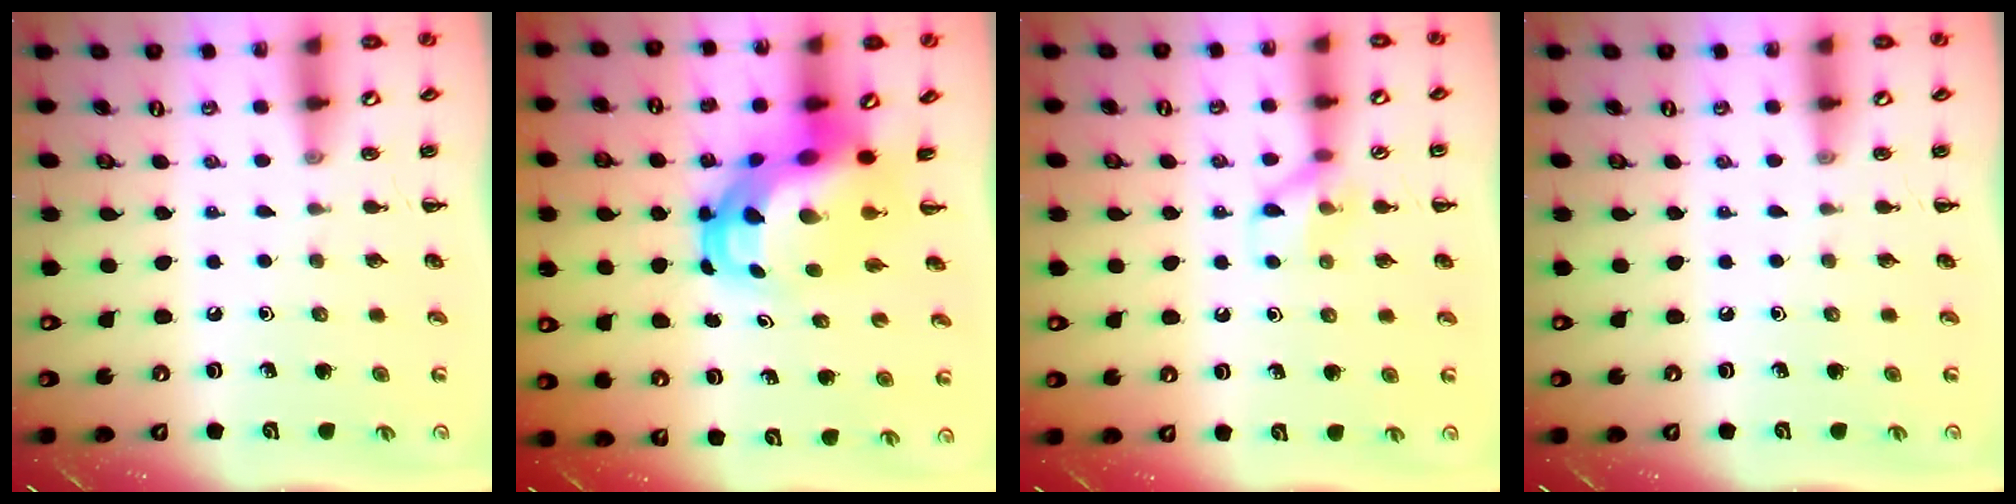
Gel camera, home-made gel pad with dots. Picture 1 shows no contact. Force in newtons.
{"total": 9.0, "press": 8.6, "slide": 2.5}
{"total": 7.7, "press": 7.7, "slide": 0.6}
{"total": 0.0}